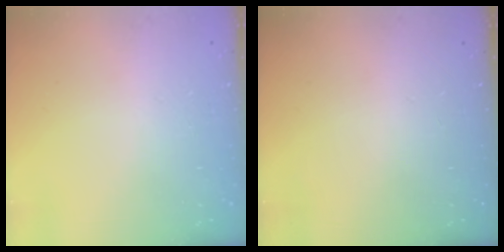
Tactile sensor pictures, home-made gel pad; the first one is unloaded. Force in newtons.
{"total": 0.0}